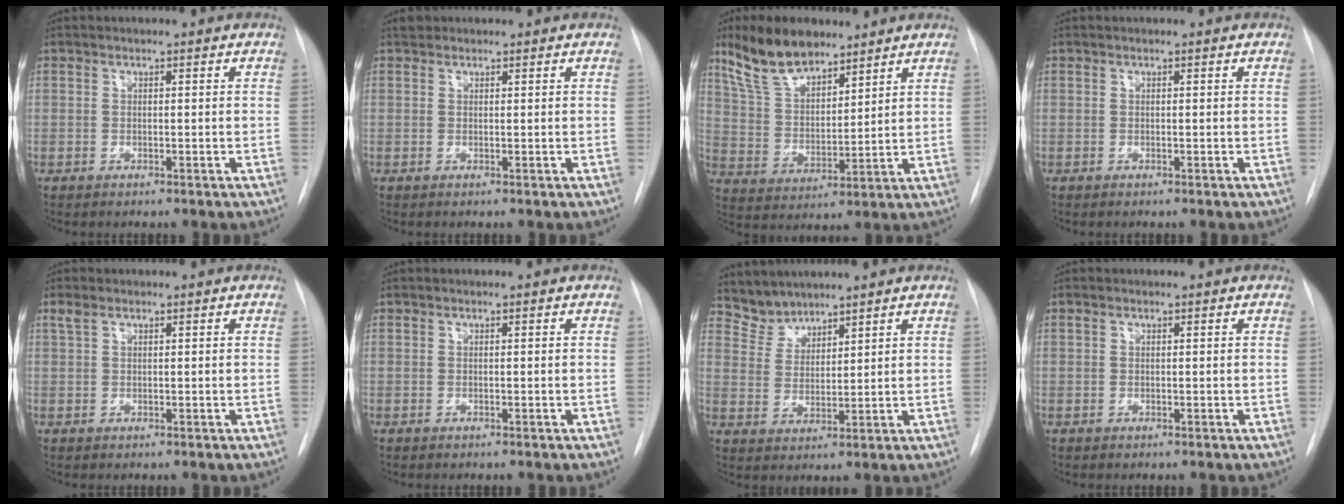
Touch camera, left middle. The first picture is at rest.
{"total": 0.9, "force": [0.8, 0.5, 0.0], "torque": [-0.001, 0.009, 0.011]}
{"total": 11.4, "force": [8.9, 4.2, 5.8], "torque": [-0.115, 0.011, 0.174]}
{"total": 0.0}
{"total": 1.5, "force": [1.0, 0.7, 0.9], "torque": [-0.026, 0.016, 0.023]}
{"total": 0.0}
{"total": 4.6, "force": [4.3, 1.4, -0.6], "torque": [0.013, 0.006, 0.094]}
{"total": 0.5, "force": [0.3, 0.3, 0.2], "torque": [-0.005, 0.011, 0.004]}